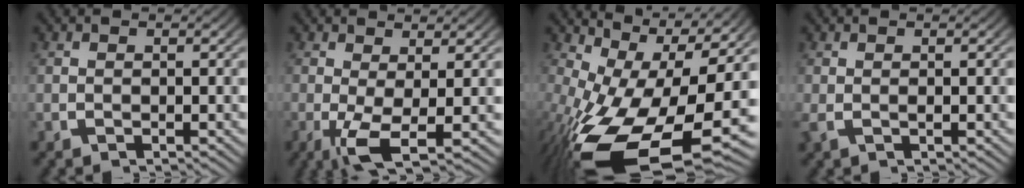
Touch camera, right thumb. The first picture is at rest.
{"total": 4.9, "force": [-1.1, 2.0, 4.3], "torque": [-0.093, -0.031, -0.008]}
{"total": 16.1, "force": [-0.7, 8.8, 13.5], "torque": [-0.263, -0.065, 0.028]}
{"total": 0.9, "force": [0.2, 0.4, 0.7], "torque": [-0.020, 0.000, 0.004]}